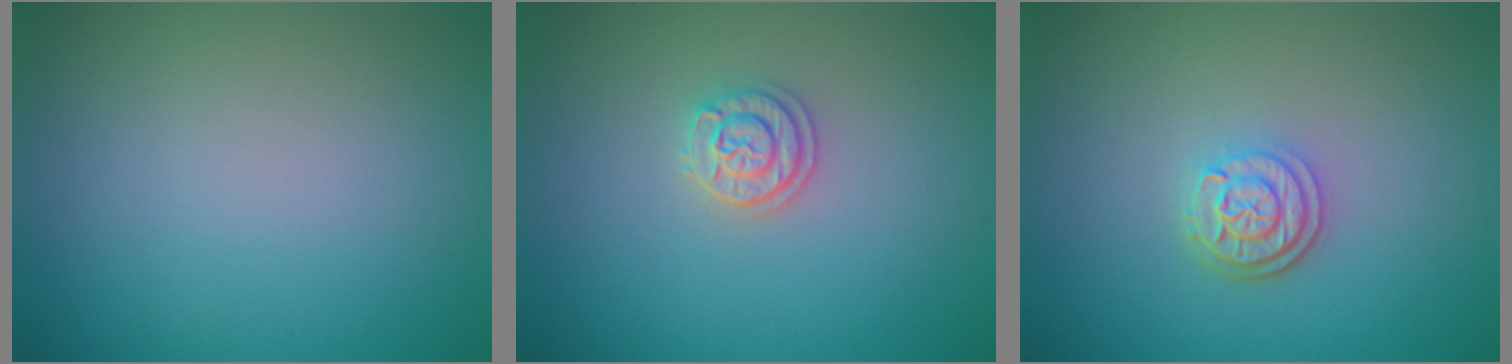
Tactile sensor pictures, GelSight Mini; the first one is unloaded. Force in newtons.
{"total": 2.1, "press": 2.0, "slide": 0.6}
{"total": 3.0, "press": 2.5, "slide": 1.6}